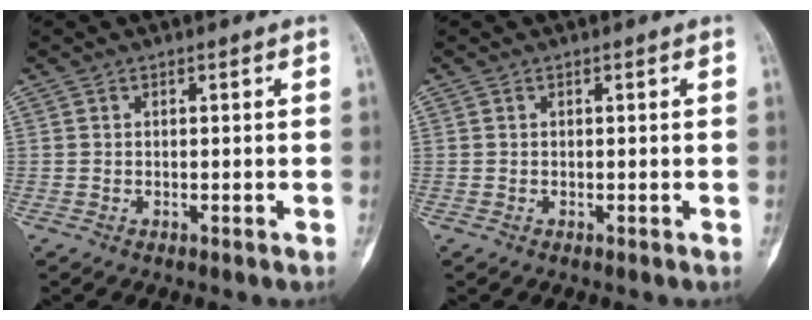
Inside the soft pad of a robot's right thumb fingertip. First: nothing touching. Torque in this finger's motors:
{"motor_torque": [0.10, -0.13, -0.06, 0.06, 0.07]}